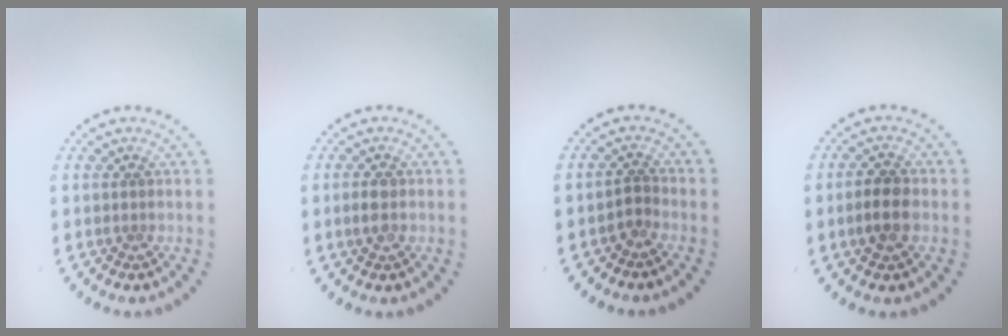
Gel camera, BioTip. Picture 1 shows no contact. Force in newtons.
{"total": 1.5, "press": 1.5, "slide": 0.1}
{"total": 1.1, "press": 0.8, "slide": 0.8}
{"total": 2.8, "press": 2.8, "slide": 0.4}